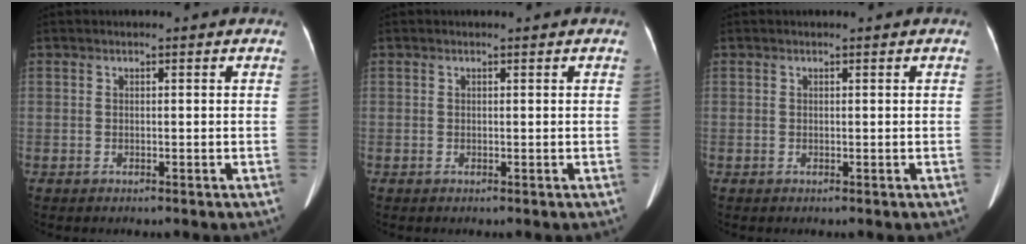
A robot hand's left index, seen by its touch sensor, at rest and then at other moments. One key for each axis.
{"total": 0.0}
{"total": 0.0}